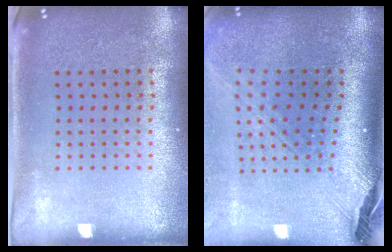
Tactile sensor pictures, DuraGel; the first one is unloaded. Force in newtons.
{"total": 2.9, "press": 2.1, "slide": 2.0}